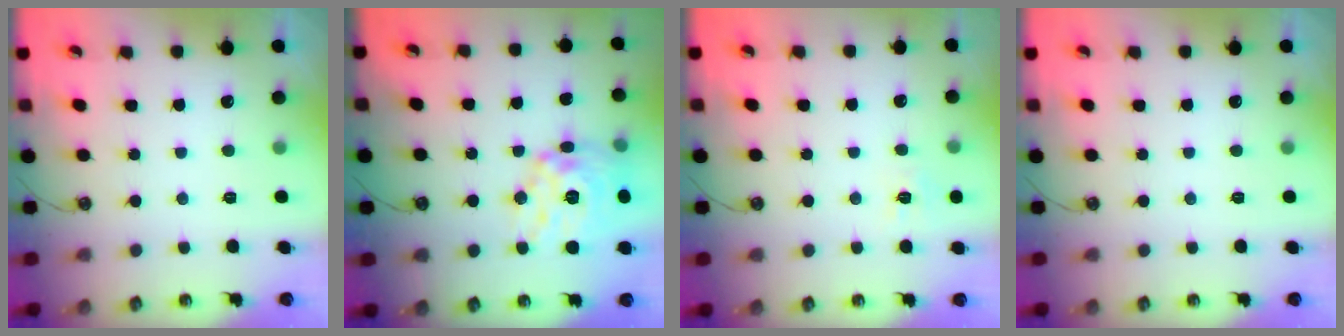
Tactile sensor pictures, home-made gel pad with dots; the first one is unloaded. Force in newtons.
{"total": 17.3, "press": 17.2, "slide": 1.5}
{"total": 5.6, "press": 5.6, "slide": 0.6}
{"total": 0.0}